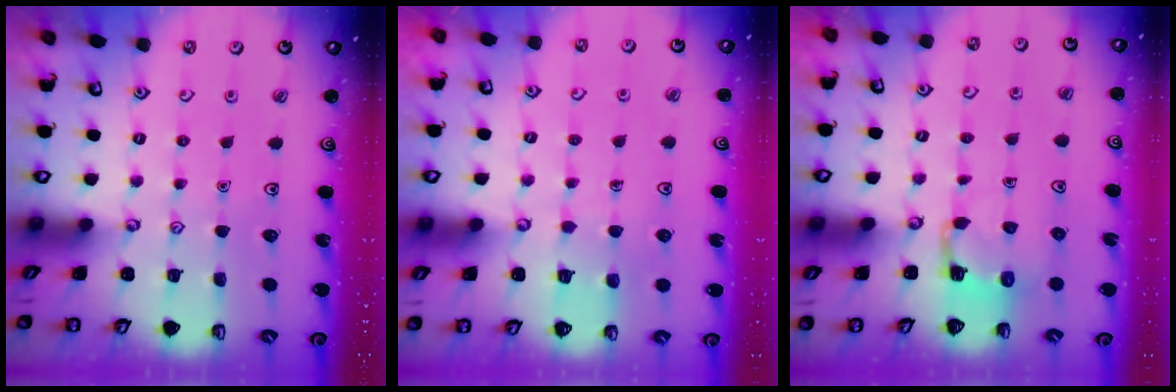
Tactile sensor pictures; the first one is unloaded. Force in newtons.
{"total": 2.2, "press": 2.2, "slide": 0.0}
{"total": 3.4, "press": 3.4, "slide": 0.6}